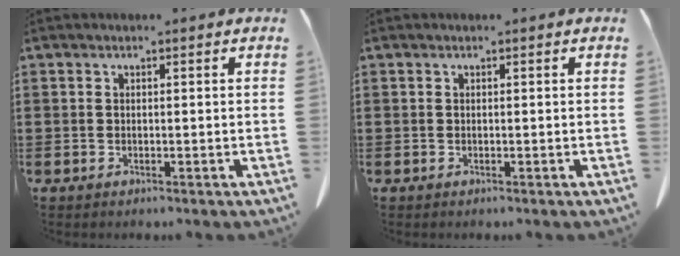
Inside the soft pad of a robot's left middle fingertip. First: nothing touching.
{"total": 0.0}